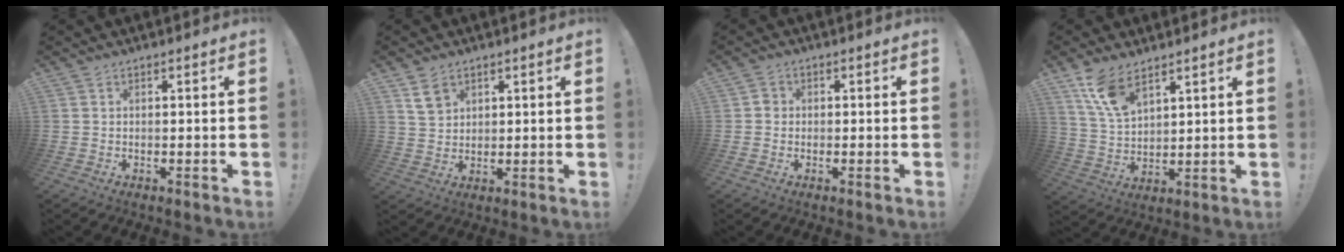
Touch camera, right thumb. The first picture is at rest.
{"total": 5.6, "force": [3.7, 3.8, 1.7], "torque": [-0.014, -0.012, 0.068]}
{"total": 1.9, "force": [-0.5, 1.7, 0.8], "torque": [-0.004, 0.003, -0.011]}
{"total": 10.0, "force": [7.3, 4.1, 5.5], "torque": [-0.103, -0.038, 0.140]}